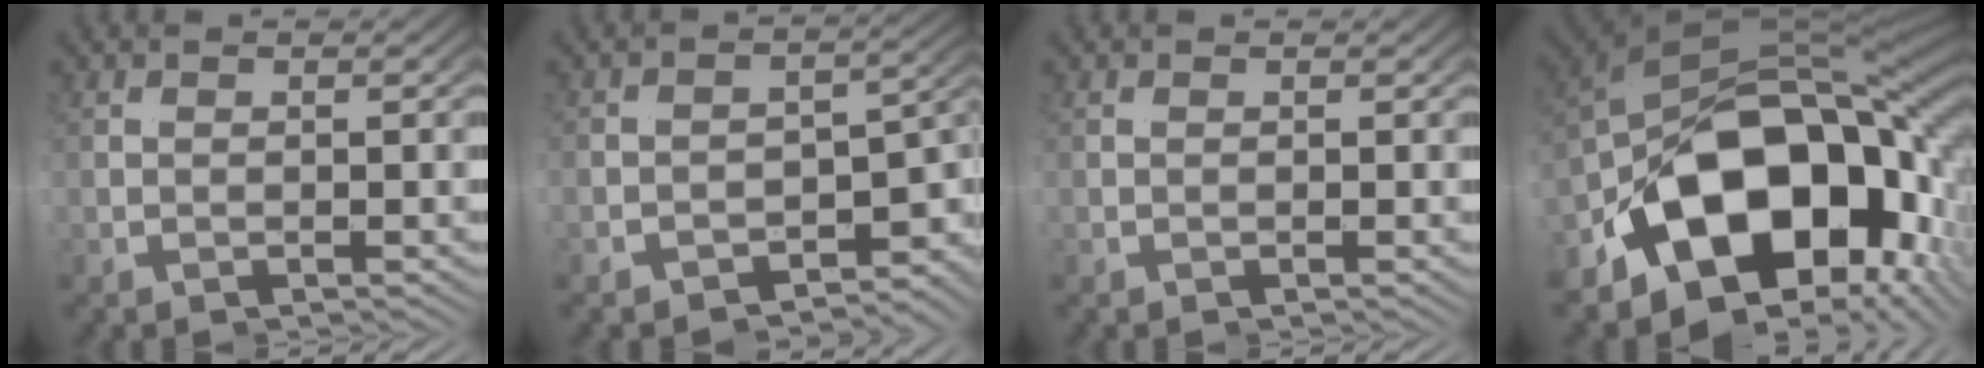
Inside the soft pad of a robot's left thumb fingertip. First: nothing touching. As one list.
[{"total": 8.0, "force": [-1.9, 5.4, 5.5], "torque": [-0.084, -0.027, -0.026]}, {"total": 0.0}, {"total": 20.2, "force": [-2.2, 10.9, 16.8], "torque": [-0.309, -0.015, -0.036]}]